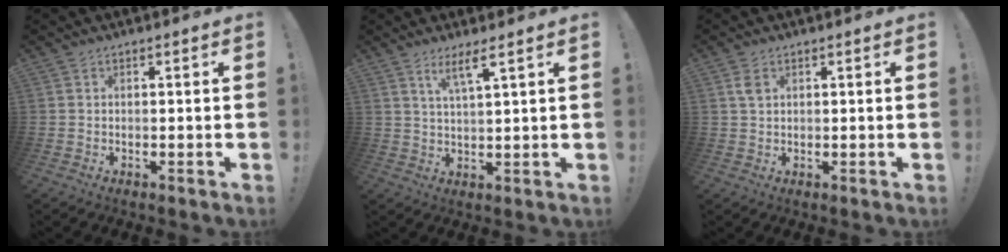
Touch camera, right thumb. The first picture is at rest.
{"total": 5.4, "force": [3.5, 0.3, 4.2], "torque": [-0.077, -0.010, 0.056]}
{"total": 2.9, "force": [1.3, 1.5, 2.1], "torque": [-0.030, -0.004, 0.022]}